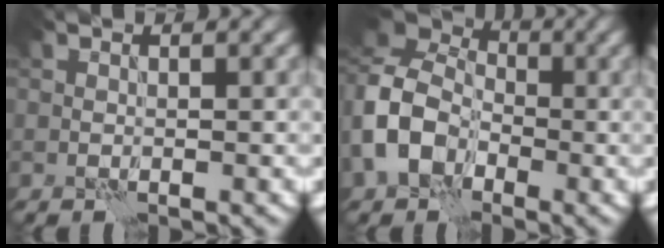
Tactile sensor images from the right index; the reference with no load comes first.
{"total": 7.9, "force": [-2.5, 6.1, 4.4], "torque": [-0.094, -0.001, -0.062]}